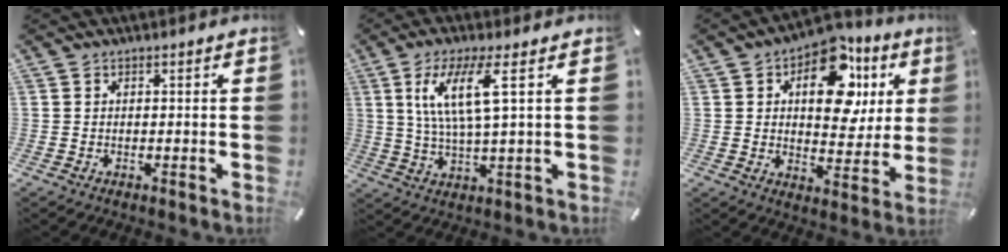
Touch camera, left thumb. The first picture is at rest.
{"total": 11.4, "force": [3.7, 2.2, 10.5], "torque": [-0.221, 0.002, 0.057]}
{"total": 17.6, "force": [6.9, 10.6, 12.2], "torque": [-0.155, -0.032, 0.114]}